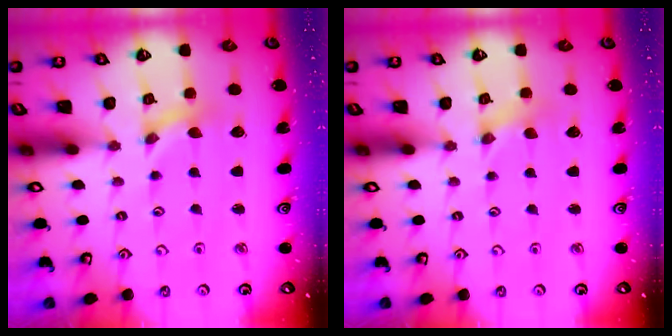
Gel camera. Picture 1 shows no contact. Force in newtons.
{"total": 0.0}